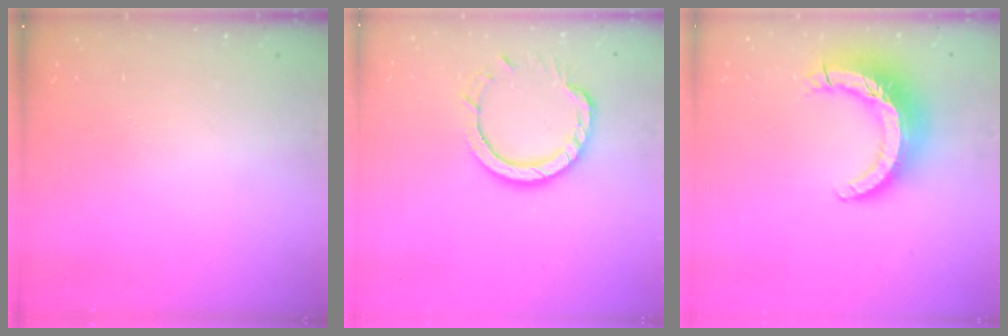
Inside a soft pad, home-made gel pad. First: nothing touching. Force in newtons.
{"total": 10.8, "press": 10.7, "slide": 1.3}
{"total": 13.9, "press": 13.8, "slide": 1.4}